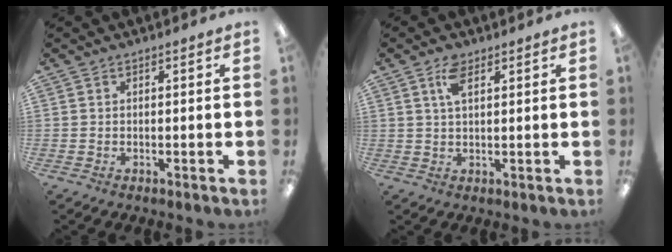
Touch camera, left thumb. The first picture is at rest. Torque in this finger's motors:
{"motor_torque": [-0.02, 0.06, -0.15, -0.24, 0.05]}